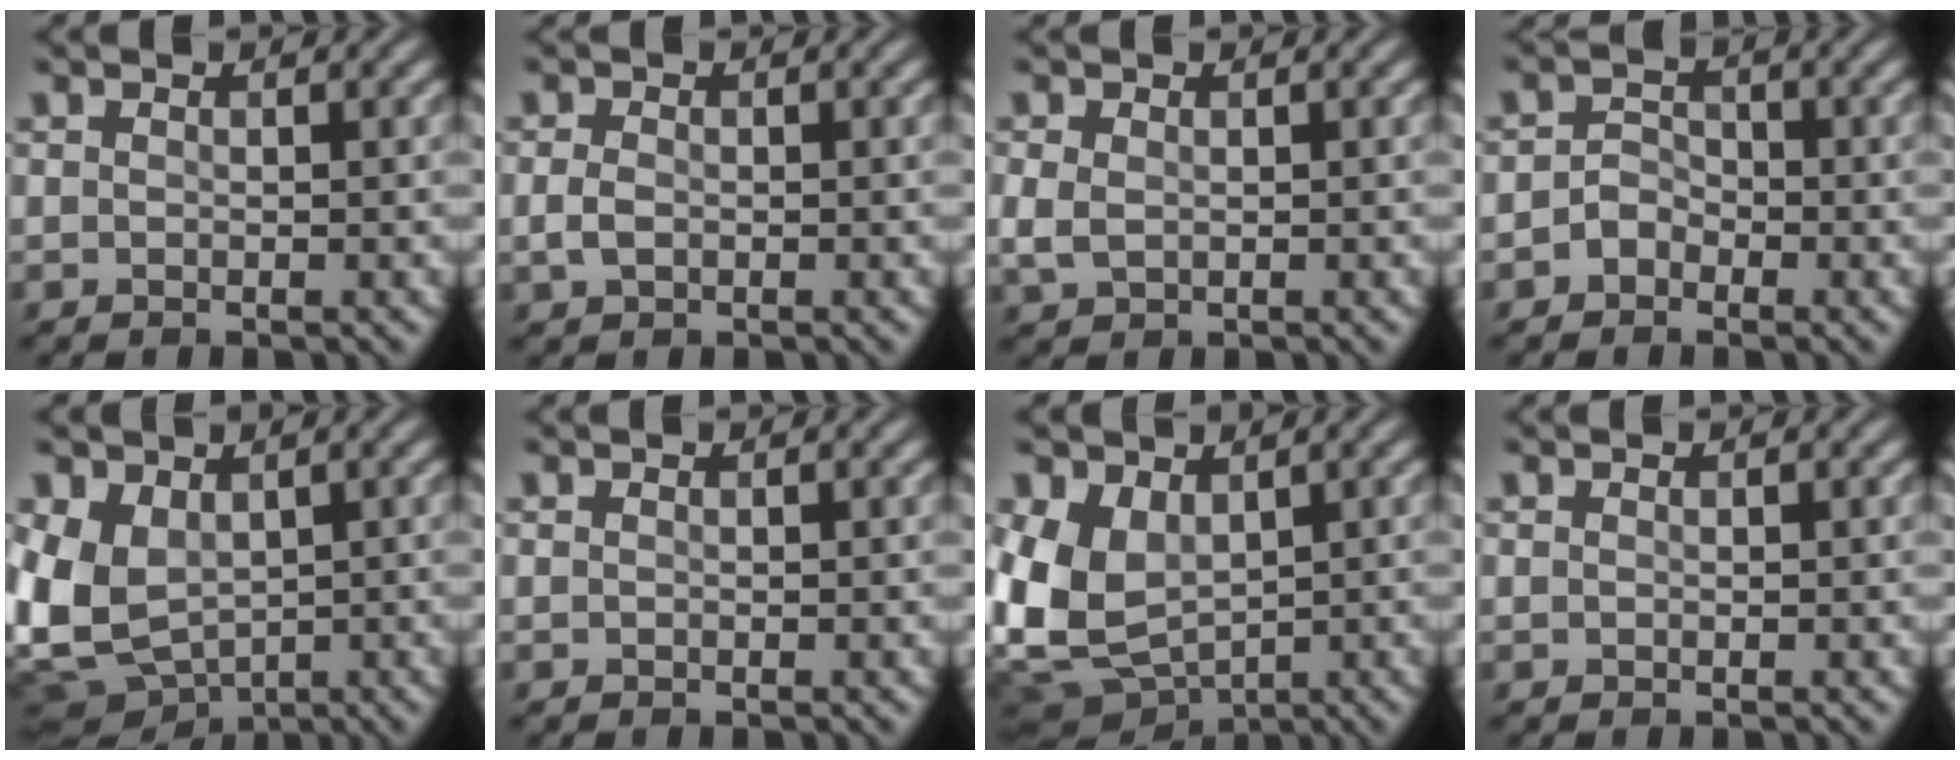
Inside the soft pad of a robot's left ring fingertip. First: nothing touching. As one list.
[{"total": 1.4, "force": [-0.2, 1.0, 1.0], "torque": [-0.023, 0.001, -0.006]}, {"total": 1.8, "force": [0.0, 1.4, 1.2], "torque": [-0.033, -0.001, 0.002]}, {"total": 1.6, "force": [-0.8, 1.2, 0.6], "torque": [-0.009, 0.009, -0.018]}, {"total": 7.6, "force": [0.1, 5.5, 5.2], "torque": [-0.132, -0.020, 0.005]}, {"total": 0.0}, {"total": 7.1, "force": [0.8, 4.9, 5.0], "torque": [-0.118, -0.015, 0.017]}, {"total": 0.0}]